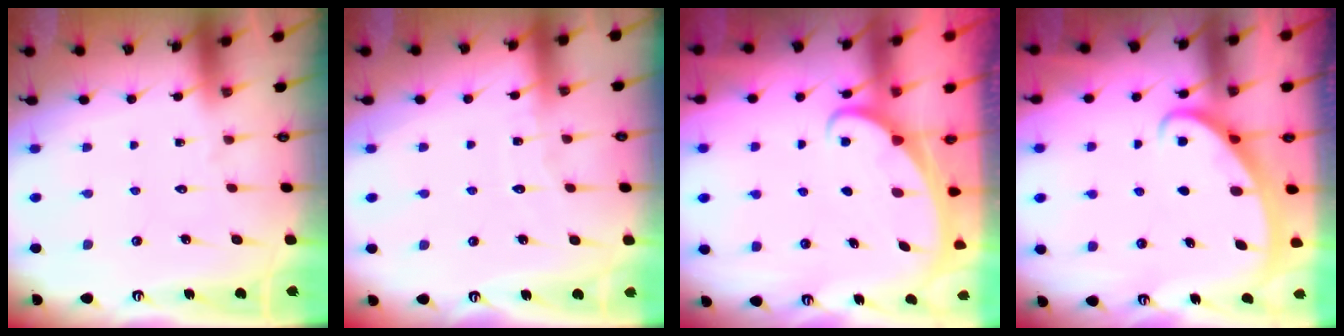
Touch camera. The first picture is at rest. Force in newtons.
{"total": 4.8, "press": 4.8, "slide": 0.5}
{"total": 2.2, "press": 2.2, "slide": 0.3}
{"total": 2.6, "press": 2.6, "slide": 0.4}